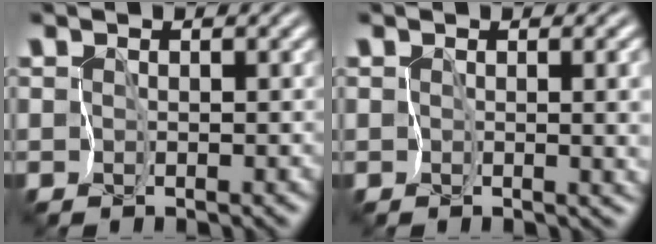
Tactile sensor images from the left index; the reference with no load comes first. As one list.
[{"total": 4.9, "force": [0.1, 2.4, 4.3], "torque": [-0.044, -0.013, 0.013]}]